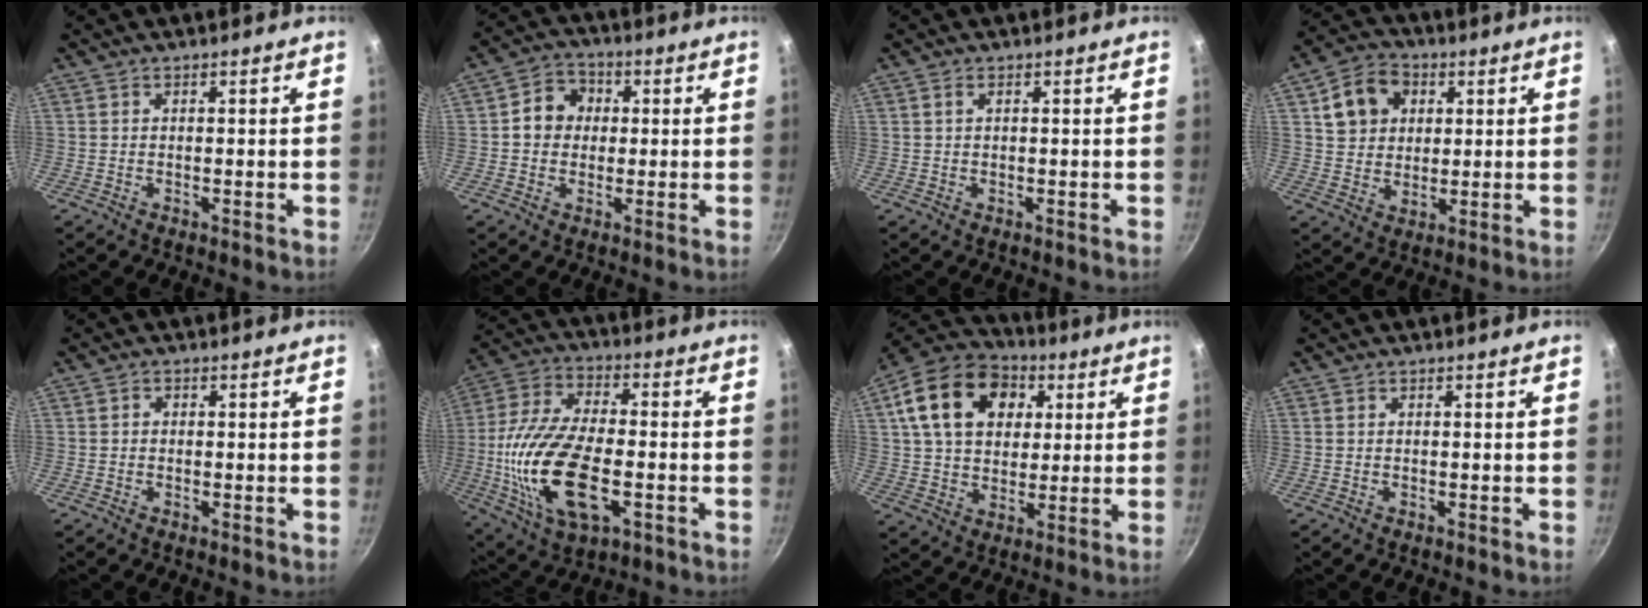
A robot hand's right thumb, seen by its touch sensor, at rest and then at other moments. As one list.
[{"total": 7.0, "force": [0.8, 6.2, 3.3], "torque": [-0.018, 0.013, -0.001]}, {"total": 0.8, "force": [0.3, 0.4, 0.7], "torque": [-0.011, 0.003, 0.005]}, {"total": 10.5, "force": [3.4, 8.5, 5.2], "torque": [-0.067, 0.005, 0.053]}, {"total": 0.9, "force": [-0.1, 0.8, 0.3], "torque": [-0.004, 0.004, -0.002]}, {"total": 20.9, "force": [-4.2, 10.4, 17.7], "torque": [-0.358, 0.008, -0.079]}, {"total": 19.9, "force": [6.2, 14.3, 12.4], "torque": [-0.197, 0.012, 0.097]}, {"total": 0.0}]